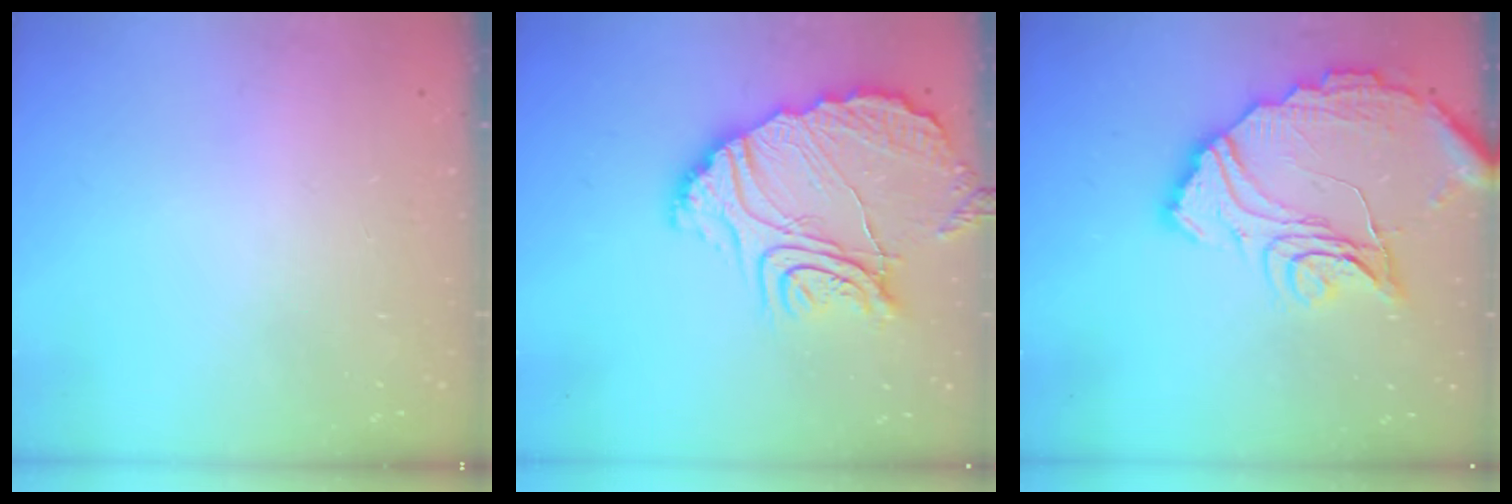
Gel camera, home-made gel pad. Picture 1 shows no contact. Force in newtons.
{"total": 19.6, "press": 19.5, "slide": 2.0}
{"total": 21.9, "press": 21.8, "slide": 2.0}